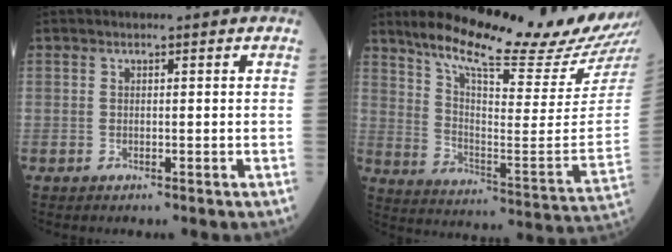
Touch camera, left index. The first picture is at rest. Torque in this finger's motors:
{"motor_torque": [1.00, -1.14, 0.42, 0.09]}